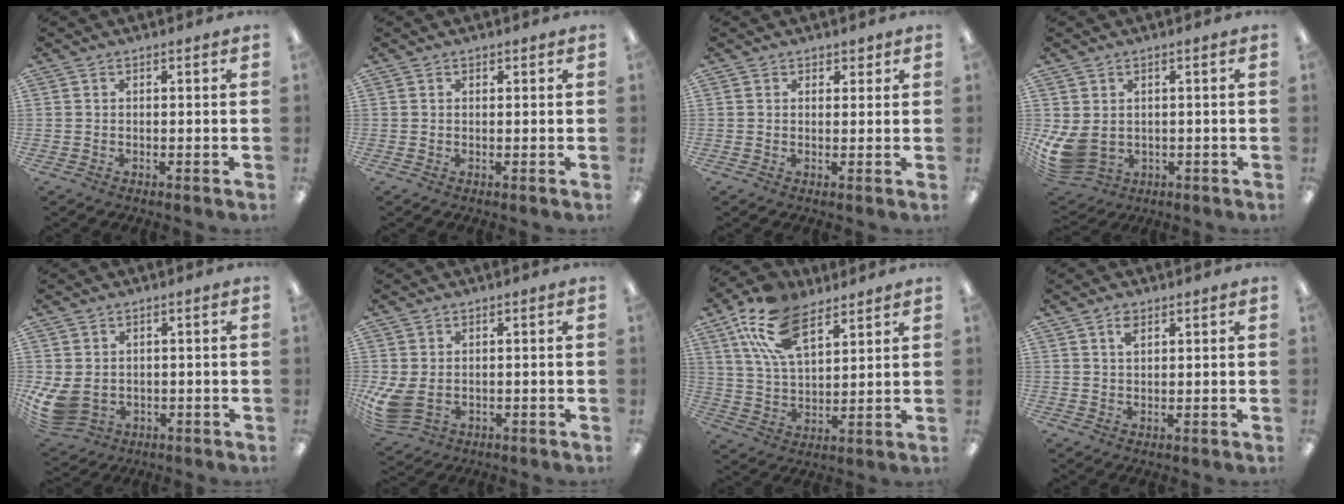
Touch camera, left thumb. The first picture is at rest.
{"total": 0.5, "force": [0.4, 0.3, 0.0], "torque": [0.008, -0.002, 0.006]}
{"total": 1.8, "force": [1.2, 1.3, 0.1], "torque": [0.005, -0.002, 0.021]}
{"total": 8.1, "force": [0.2, 6.2, 5.2], "torque": [-0.120, -0.011, 0.008]}
{"total": 7.3, "force": [0.0, 5.7, 4.5], "torque": [-0.109, -0.004, 0.008]}
{"total": 6.0, "force": [0.0, 4.4, 4.1], "torque": [-0.080, -0.008, 0.001]}
{"total": 16.4, "force": [9.6, 8.4, 10.4], "torque": [-0.206, -0.022, 0.176]}
{"total": 3.1, "force": [2.0, 1.6, 1.7], "torque": [-0.024, -0.005, 0.034]}